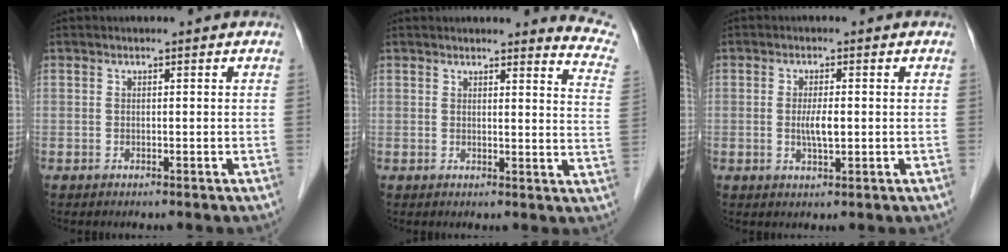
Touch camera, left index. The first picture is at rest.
{"total": 8.9, "force": [8.8, -0.2, 1.4], "torque": [-0.003, -0.076, 0.066]}
{"total": 3.0, "force": [-0.2, 0.6, 3.0], "torque": [-0.059, -0.003, -0.001]}